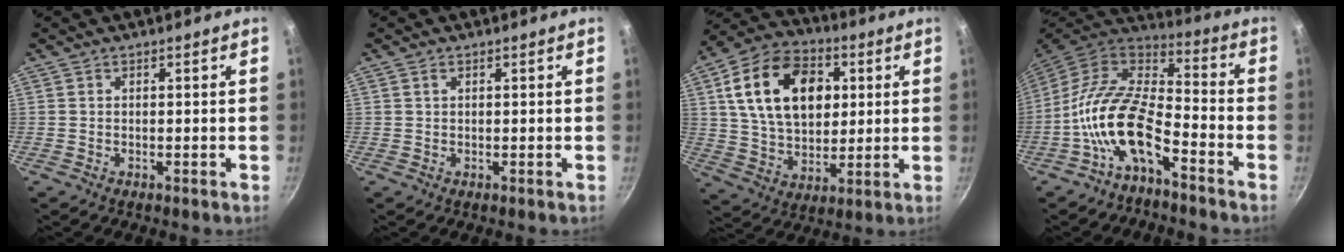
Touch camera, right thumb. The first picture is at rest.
{"total": 0.7, "force": [0.3, 0.5, 0.4], "torque": [-0.006, 0.001, 0.006]}
{"total": 20.4, "force": [5.2, 13.7, 14.2], "torque": [-0.219, 0.002, 0.083]}
{"total": 14.8, "force": [-6.6, 7.0, 11.3], "torque": [-0.207, 0.065, -0.139]}